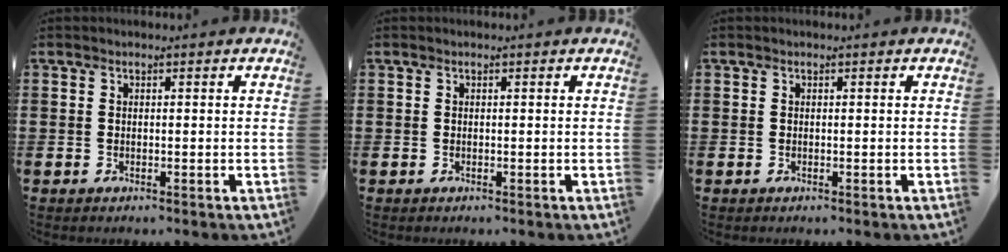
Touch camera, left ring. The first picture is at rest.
{"total": 0.0}
{"total": 0.0}